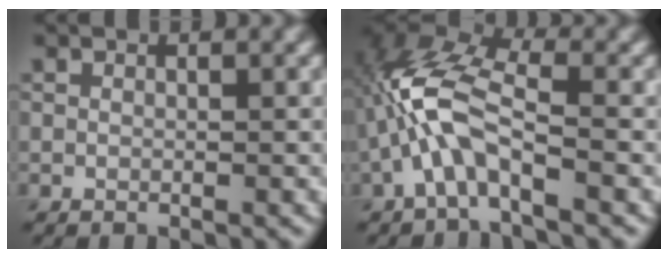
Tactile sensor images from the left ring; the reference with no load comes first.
{"total": 5.8, "force": [-1.6, 2.2, 5.2], "torque": [-0.124, 0.018, -0.035]}